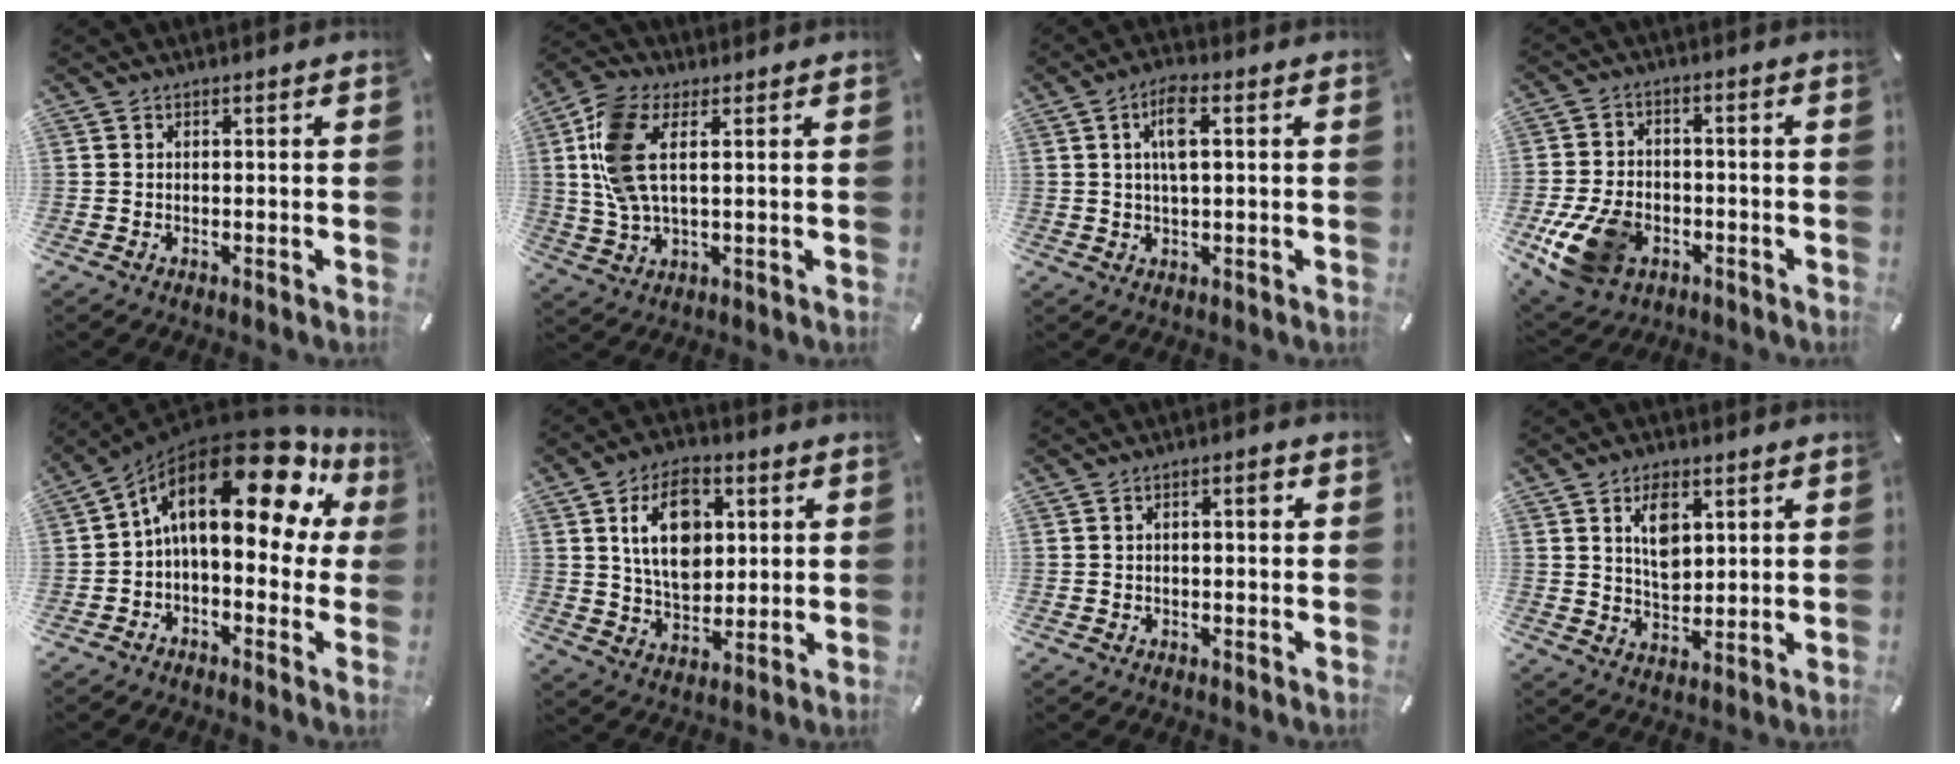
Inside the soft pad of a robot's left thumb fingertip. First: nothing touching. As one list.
[{"total": 10.9, "force": [2.6, 5.3, 9.2], "torque": [-0.209, -0.007, 0.049]}, {"total": 6.5, "force": [1.7, 2.3, 5.8], "torque": [-0.117, 0.005, 0.024]}, {"total": 12.8, "force": [-4.8, 9.0, 7.8], "torque": [-0.165, 0.019, -0.083]}, {"total": 22.3, "force": [8.5, 10.3, 17.8], "torque": [-0.299, -0.057, 0.142]}, {"total": 14.1, "force": [3.7, 9.7, 9.6], "torque": [-0.160, 0.004, 0.063]}, {"total": 2.8, "force": [0.2, 1.1, 2.5], "torque": [-0.033, 0.005, -0.003]}, {"total": 8.0, "force": [2.9, 5.1, 5.4], "torque": [-0.085, -0.001, 0.049]}]